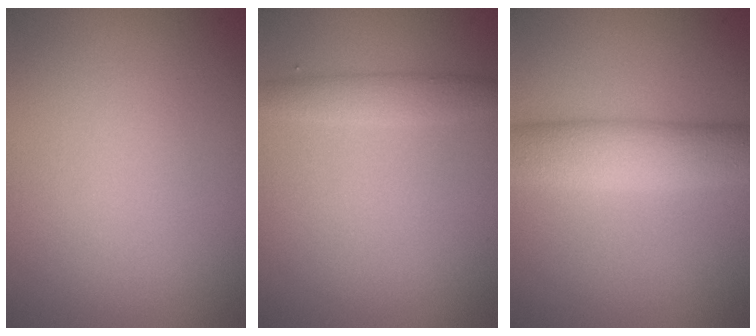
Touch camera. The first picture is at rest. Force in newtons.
{"total": 2.0, "press": 2.0, "slide": 0.2}
{"total": 5.6, "press": 5.6, "slide": 0.1}